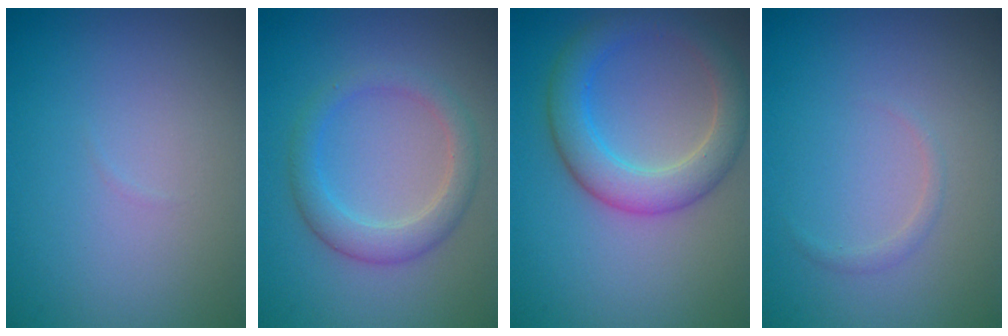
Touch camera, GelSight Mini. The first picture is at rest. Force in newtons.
{"total": 3.3, "press": 3.3, "slide": 0.2}
{"total": 4.8, "press": 4.8, "slide": 0.1}
{"total": 0.7, "press": 0.7, "slide": 0.1}